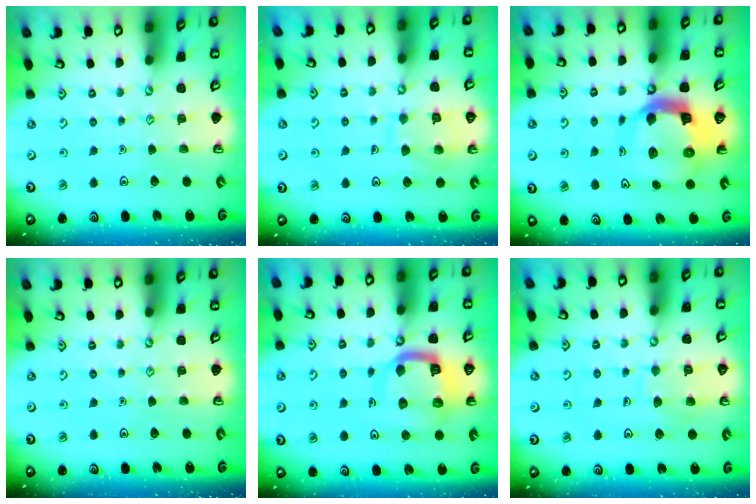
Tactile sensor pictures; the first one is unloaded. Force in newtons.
{"total": 10.1, "press": 10.1, "slide": 0.9}
{"total": 13.3, "press": 13.2, "slide": 1.7}
{"total": 0.0}
{"total": 12.4, "press": 12.3, "slide": 1.4}
{"total": 8.4, "press": 8.4, "slide": 0.8}